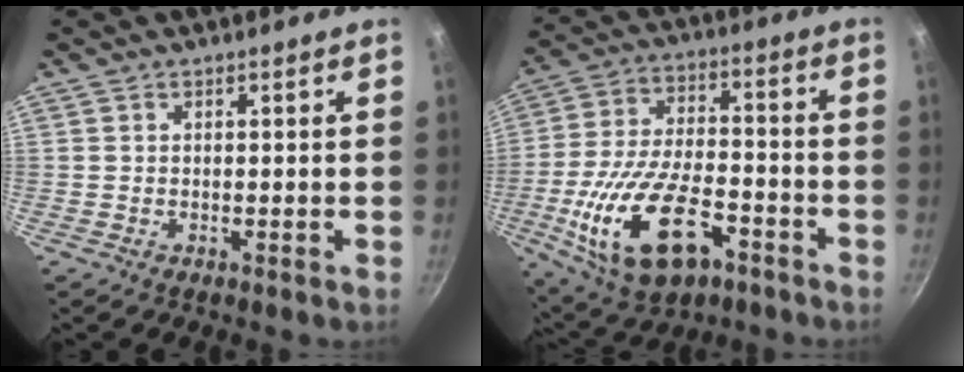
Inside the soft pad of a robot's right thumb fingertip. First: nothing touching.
{"total": 20.0, "force": [-7.9, 10.3, 15.2], "torque": [-0.285, 0.026, -0.136]}